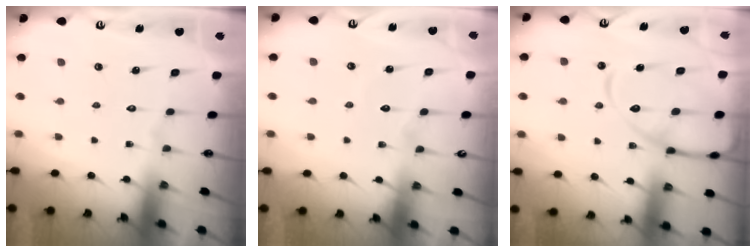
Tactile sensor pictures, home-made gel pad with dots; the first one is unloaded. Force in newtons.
{"total": 4.4, "press": 4.4, "slide": 0.4}
{"total": 15.3, "press": 15.2, "slide": 1.5}